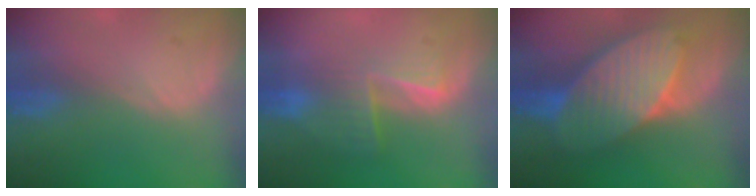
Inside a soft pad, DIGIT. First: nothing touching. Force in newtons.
{"total": 6.7, "press": 5.5, "slide": 3.8}
{"total": 10.9, "press": 10.9, "slide": 0.5}